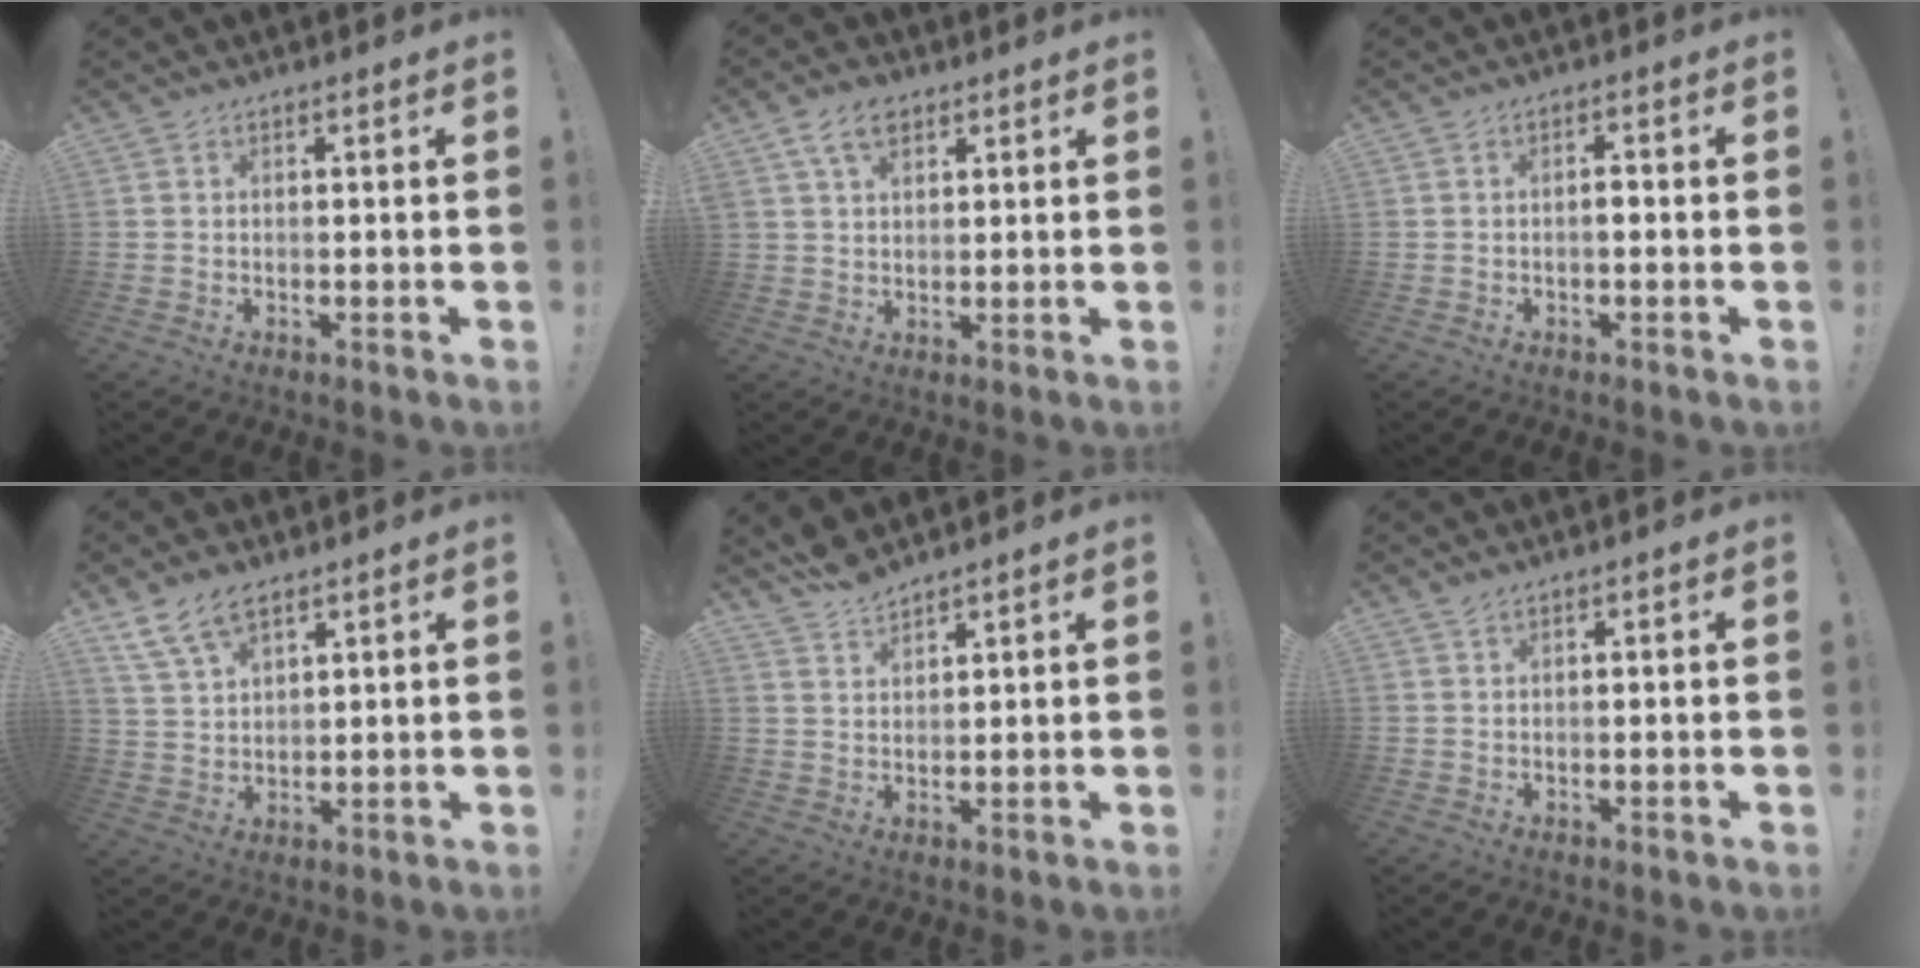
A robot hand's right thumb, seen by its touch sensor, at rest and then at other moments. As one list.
[{"total": 7.0, "force": [4.0, 4.1, 4.1], "torque": [-0.065, -0.008, 0.075]}, {"total": 2.0, "force": [-0.7, 0.7, 1.7], "torque": [-0.026, 0.004, -0.015]}, {"total": 8.5, "force": [5.9, 4.1, 4.5], "torque": [-0.084, -0.023, 0.115]}, {"total": 4.9, "force": [4.6, 1.2, 1.2], "torque": [-0.020, -0.031, 0.086]}, {"total": 1.2, "force": [1.0, 0.3, 0.5], "torque": [-0.015, 0.002, 0.019]}]